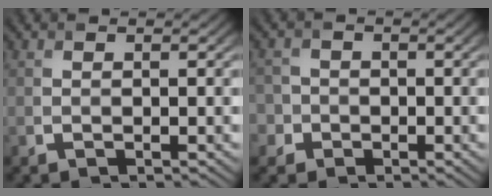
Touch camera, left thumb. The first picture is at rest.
{"total": 3.5, "force": [-1.1, 3.2, 0.6], "torque": [-0.010, 0.007, -0.038]}